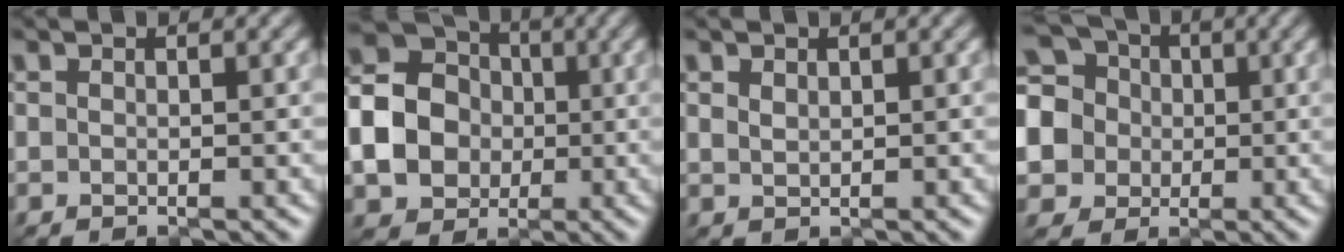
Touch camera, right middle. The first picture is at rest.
{"total": 8.7, "force": [-0.8, 7.4, 4.5], "torque": [-0.102, -0.004, -0.027]}
{"total": 0.9, "force": [0.6, 0.5, 0.5], "torque": [-0.013, -0.001, 0.015]}
{"total": 10.0, "force": [0.3, 9.3, 3.6], "torque": [-0.114, 0.030, -0.024]}